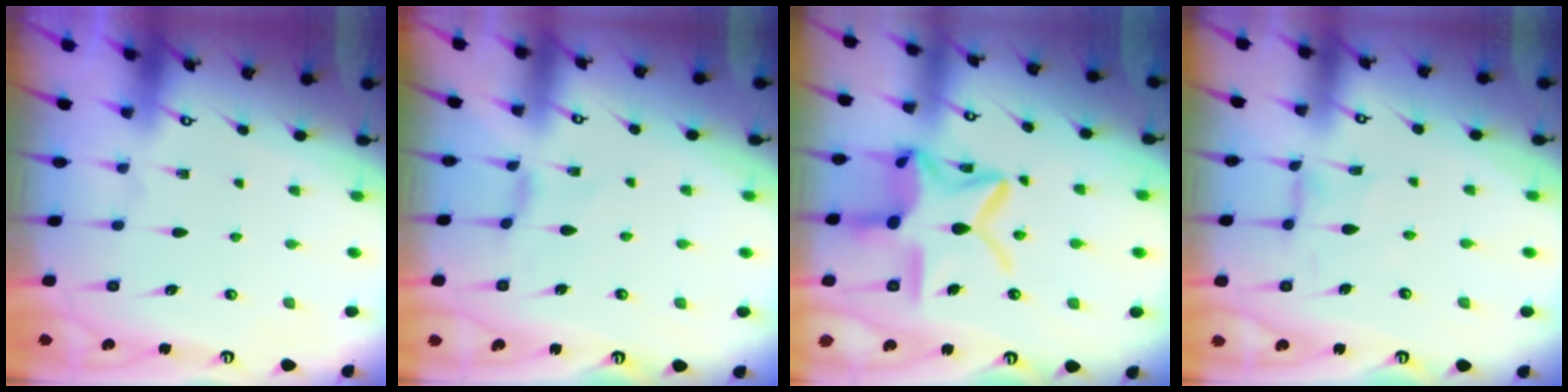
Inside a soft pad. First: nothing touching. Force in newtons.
{"total": 0.7, "press": 0.7, "slide": 0.2}
{"total": 17.4, "press": 17.3, "slide": 1.4}
{"total": 1.0, "press": 1.0, "slide": 0.1}